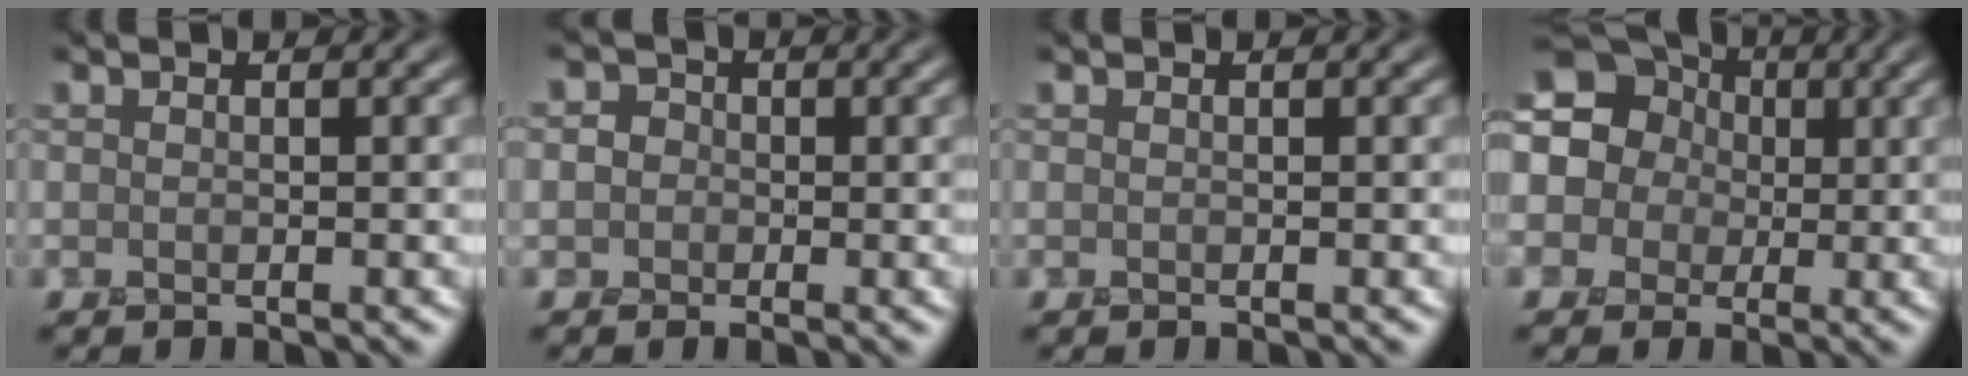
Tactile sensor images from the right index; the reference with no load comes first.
{"total": 2.1, "force": [-0.3, 2.0, 0.6], "torque": [0.009, 0.001, -0.016]}
{"total": 0.0}
{"total": 16.9, "force": [4.2, 15.1, 6.4], "torque": [-0.153, 0.039, 0.023]}